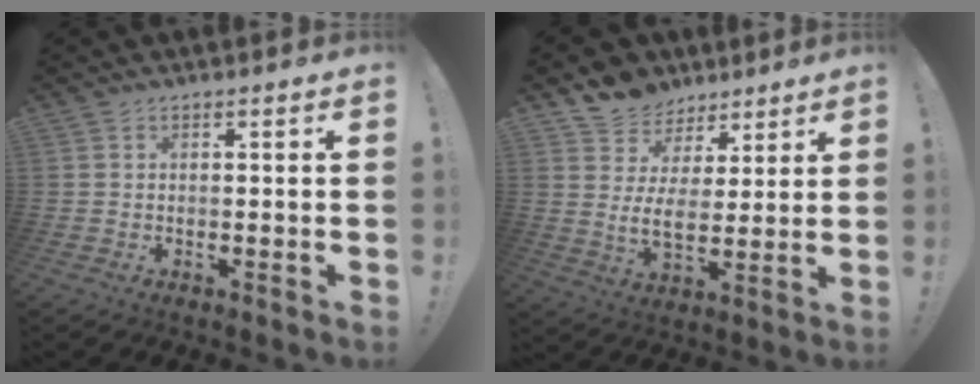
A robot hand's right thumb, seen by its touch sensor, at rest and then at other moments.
{"total": 9.1, "force": [4.4, 6.5, 4.6], "torque": [-0.069, -0.034, 0.091]}